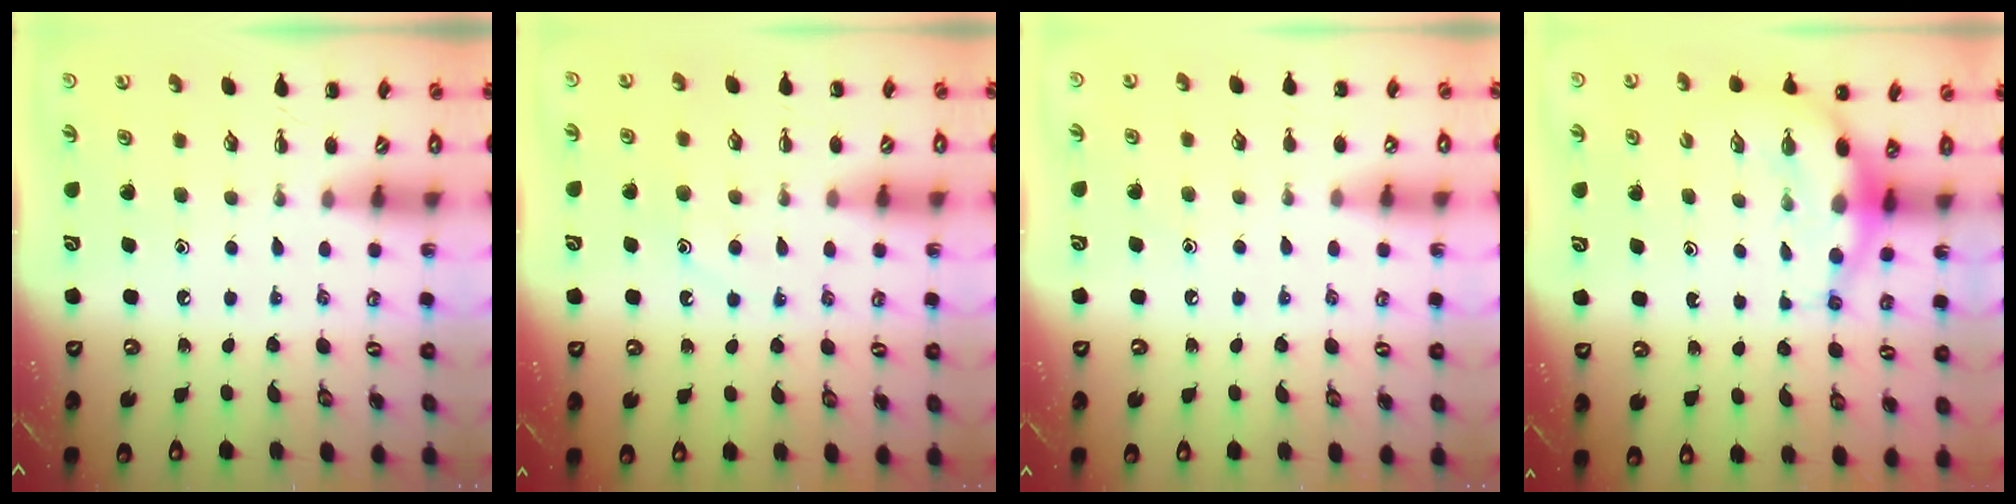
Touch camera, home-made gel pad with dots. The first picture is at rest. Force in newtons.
{"total": 9.4, "press": 9.4, "slide": 0.7}
{"total": 6.2, "press": 5.9, "slide": 2.0}
{"total": 7.0, "press": 6.8, "slide": 1.6}